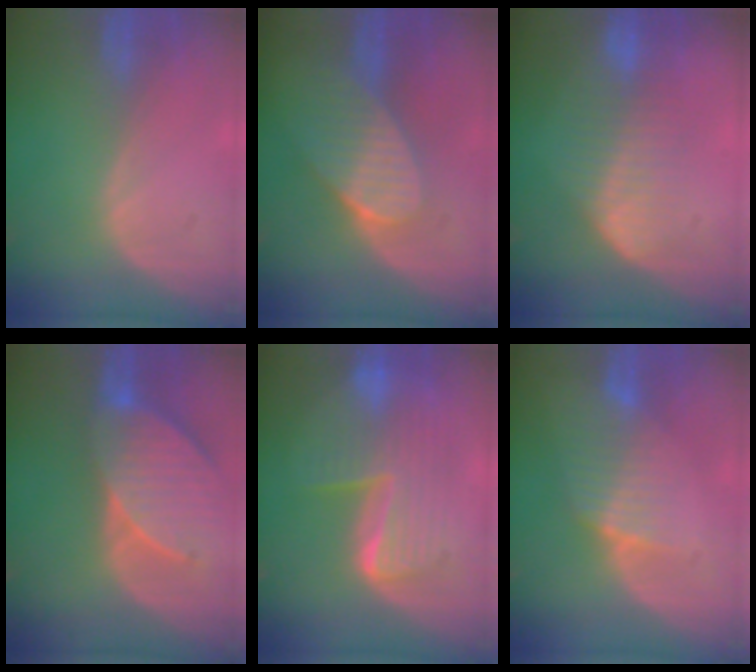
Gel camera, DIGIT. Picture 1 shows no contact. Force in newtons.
{"total": 7.4, "press": 6.7, "slide": 3.1}
{"total": 6.7, "press": 6.5, "slide": 1.4}
{"total": 9.6, "press": 8.7, "slide": 4.0}
{"total": 9.9, "press": 9.9, "slide": 0.9}
{"total": 6.6, "press": 5.8, "slide": 3.2}